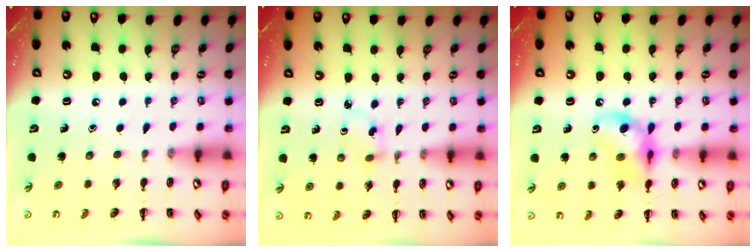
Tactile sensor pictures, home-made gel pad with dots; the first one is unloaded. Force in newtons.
{"total": 2.5, "press": 2.3, "slide": 1.1}
{"total": 12.9, "press": 12.7, "slide": 1.9}